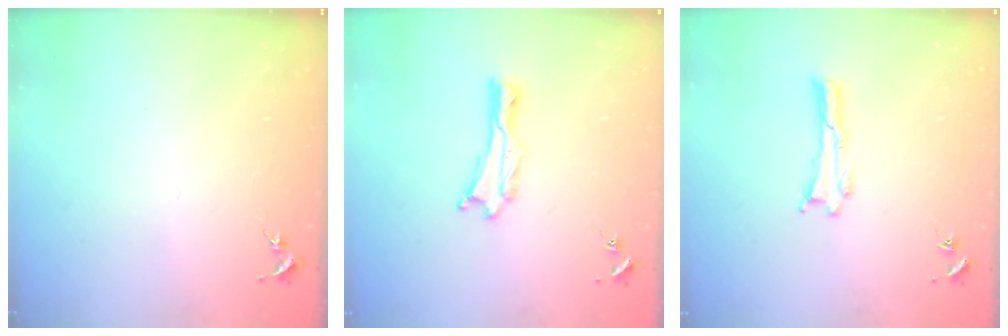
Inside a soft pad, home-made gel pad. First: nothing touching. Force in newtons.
{"total": 0.6, "press": 0.6, "slide": 0.2}
{"total": 0.0}